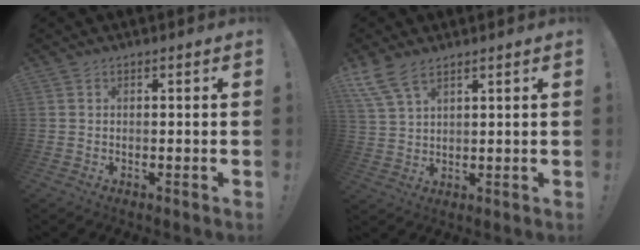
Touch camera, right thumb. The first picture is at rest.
{"total": 7.8, "force": [5.7, 3.0, 4.4], "torque": [-0.089, -0.022, 0.113]}